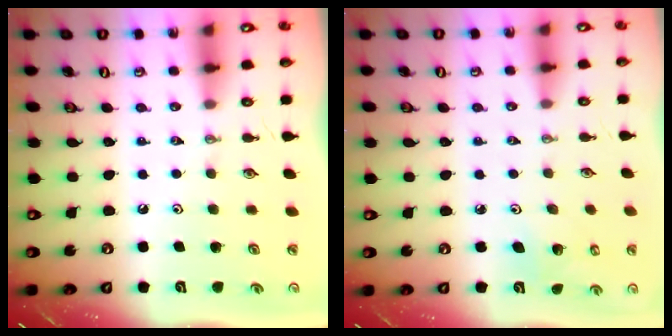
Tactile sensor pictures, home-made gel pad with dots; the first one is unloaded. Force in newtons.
{"total": 5.1, "press": 5.0, "slide": 1.0}